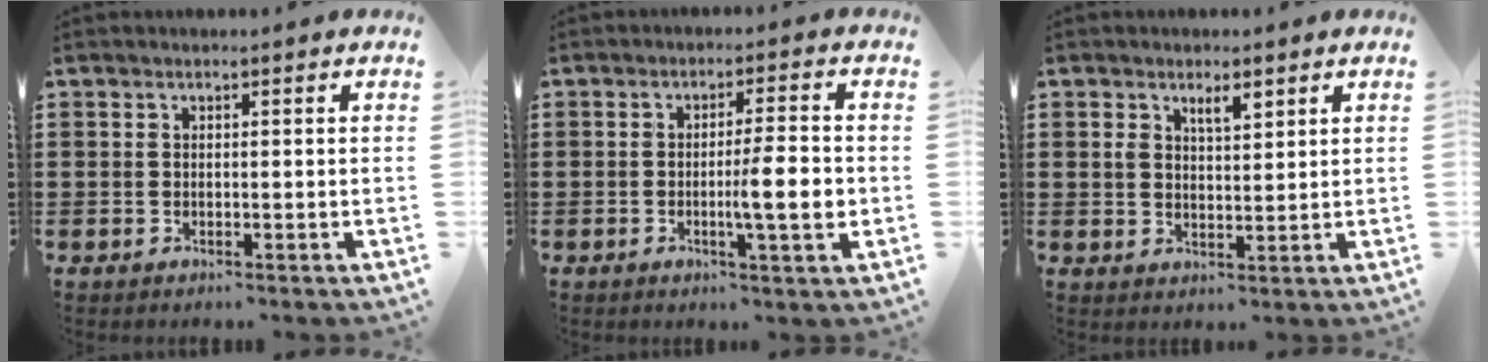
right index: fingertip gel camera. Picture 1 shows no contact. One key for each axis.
{"total": 6.7, "fx": -1.1, "fy": 0.8, "fz": 6.6, "tx": -0.102, "ty": -0.006, "tz": -0.021}
{"total": 3.1, "fx": 1.9, "fy": 1.2, "fz": 2.1, "tx": -0.038, "ty": 0.003, "tz": 0.032}